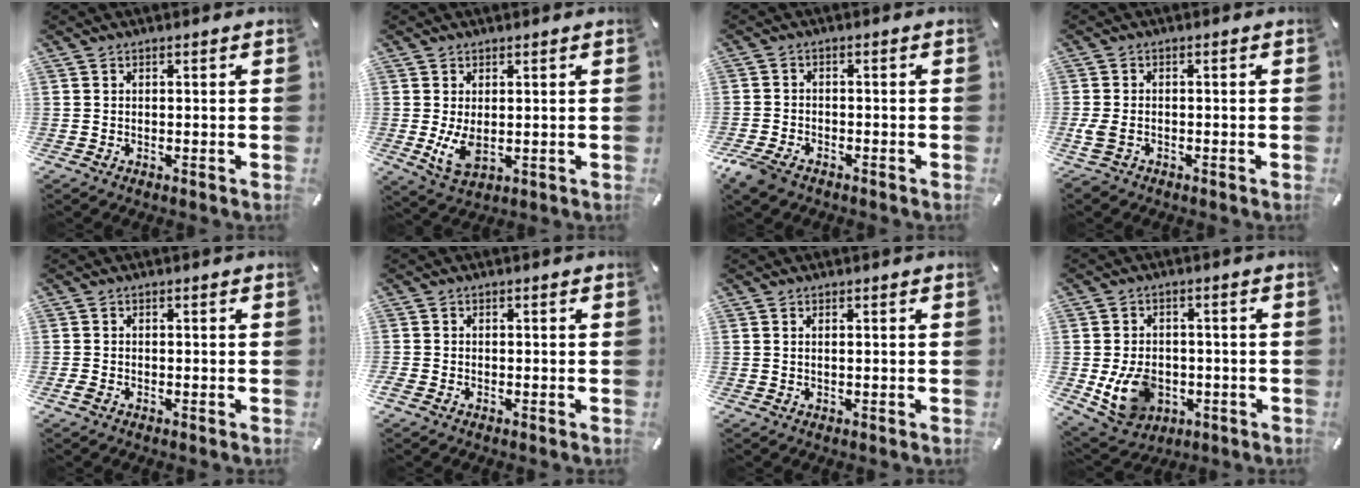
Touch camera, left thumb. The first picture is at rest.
{"total": 5.9, "force": [0.1, 3.6, 4.6], "torque": [-0.101, -0.009, 0.003]}
{"total": 4.3, "force": [-3.2, 2.4, 1.7], "torque": [-0.052, 0.009, -0.064]}
{"total": 3.8, "force": [-1.6, 2.5, 2.4], "torque": [-0.060, -0.001, -0.030]}
{"total": 1.0, "force": [-0.6, 0.5, 0.5], "torque": [-0.009, 0.000, -0.011]}
{"total": 0.9, "force": [-0.8, 0.5, 0.3], "torque": [-0.005, 0.001, -0.015]}
{"total": 0.6, "force": [0.1, 0.1, 0.5], "torque": [-0.013, -0.002, 0.003]}
{"total": 10.9, "force": [-2.4, 8.8, 5.9], "torque": [-0.120, 0.007, -0.041]}